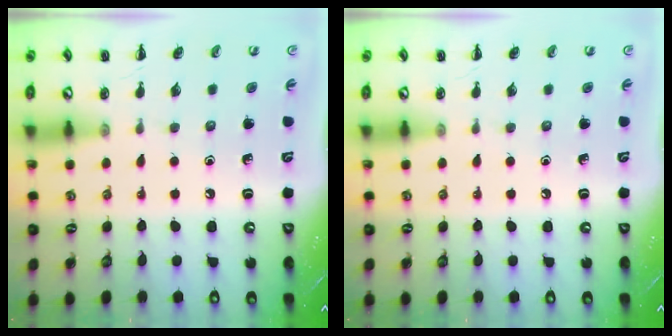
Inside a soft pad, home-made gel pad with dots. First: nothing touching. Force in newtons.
{"total": 0.0}